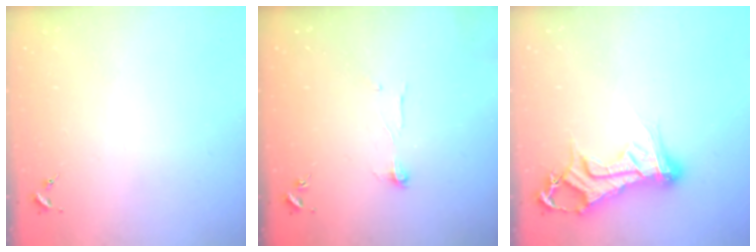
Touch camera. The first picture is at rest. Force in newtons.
{"total": 4.1, "press": 4.1, "slide": 0.3}
{"total": 14.3, "press": 14.2, "slide": 1.4}